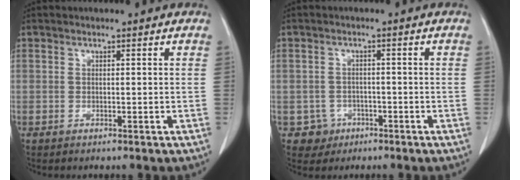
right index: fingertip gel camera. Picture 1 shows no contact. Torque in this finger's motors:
{"motor_torque": [-0.21, 0.02, -0.49, -0.15]}